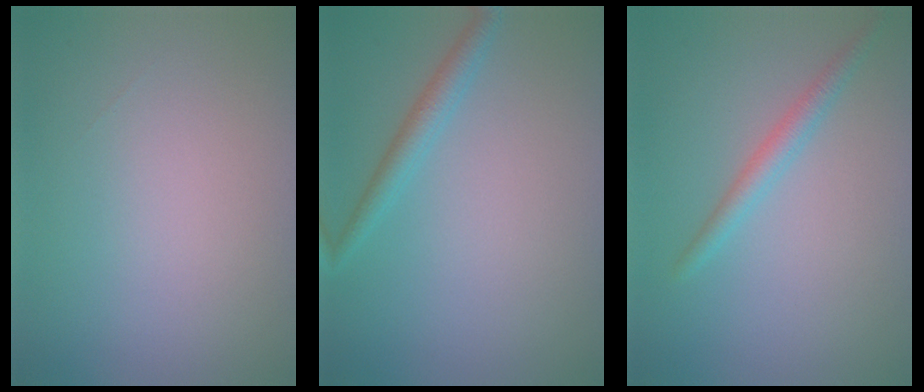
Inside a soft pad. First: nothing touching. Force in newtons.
{"total": 1.9, "press": 1.9, "slide": 0.1}
{"total": 1.8, "press": 1.8, "slide": 0.1}